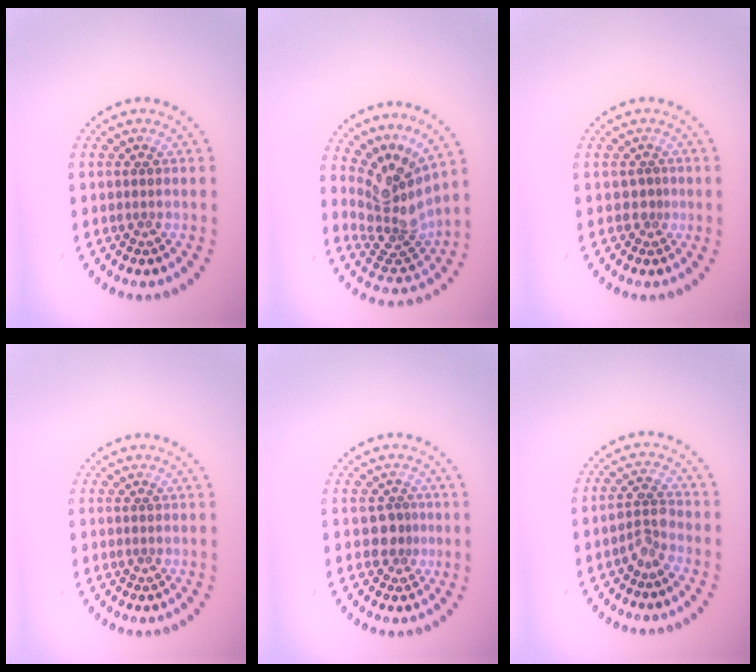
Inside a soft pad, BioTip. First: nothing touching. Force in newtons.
{"total": 4.6, "press": 3.2, "slide": 3.3}
{"total": 0.8, "press": 0.5, "slide": 0.7}
{"total": 0.0}
{"total": 1.5, "press": 1.1, "slide": 1.1}
{"total": 2.1, "press": 1.7, "slide": 1.3}